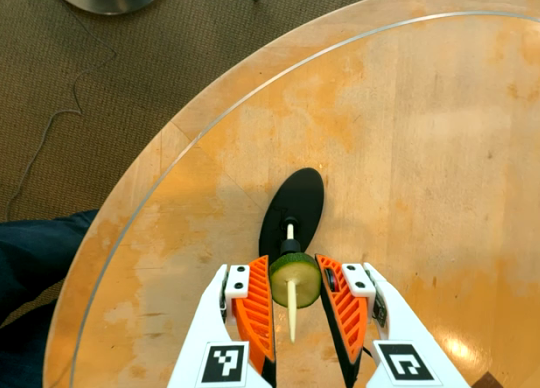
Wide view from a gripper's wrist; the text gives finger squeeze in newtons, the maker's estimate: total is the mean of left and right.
{"total": 9.9, "left": 9.8, "right": 9.9}